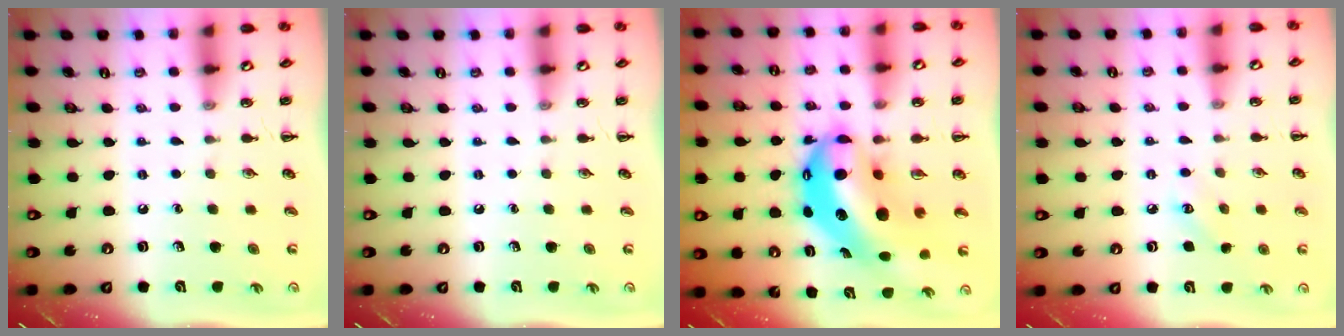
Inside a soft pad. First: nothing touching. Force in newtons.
{"total": 0.0}
{"total": 14.5, "press": 14.1, "slide": 3.4}
{"total": 3.8, "press": 3.7, "slide": 1.1}